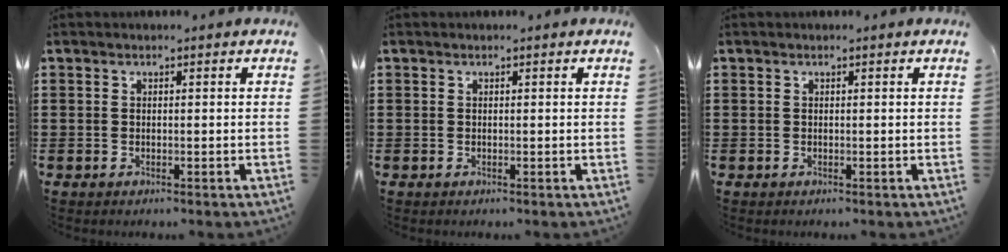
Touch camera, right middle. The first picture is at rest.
{"total": 0.0}
{"total": 0.0}